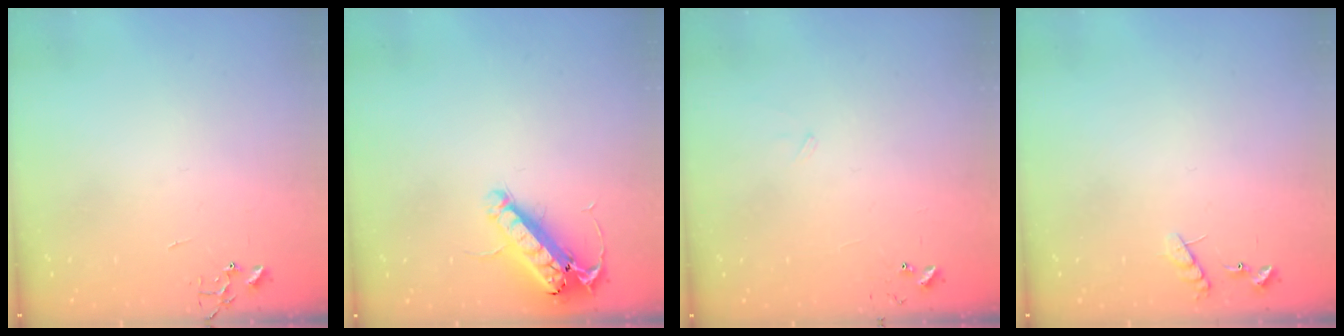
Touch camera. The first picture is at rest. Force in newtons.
{"total": 14.7, "press": 14.4, "slide": 2.7}
{"total": 5.8, "press": 5.8, "slide": 0.5}
{"total": 6.7, "press": 6.7, "slide": 0.4}